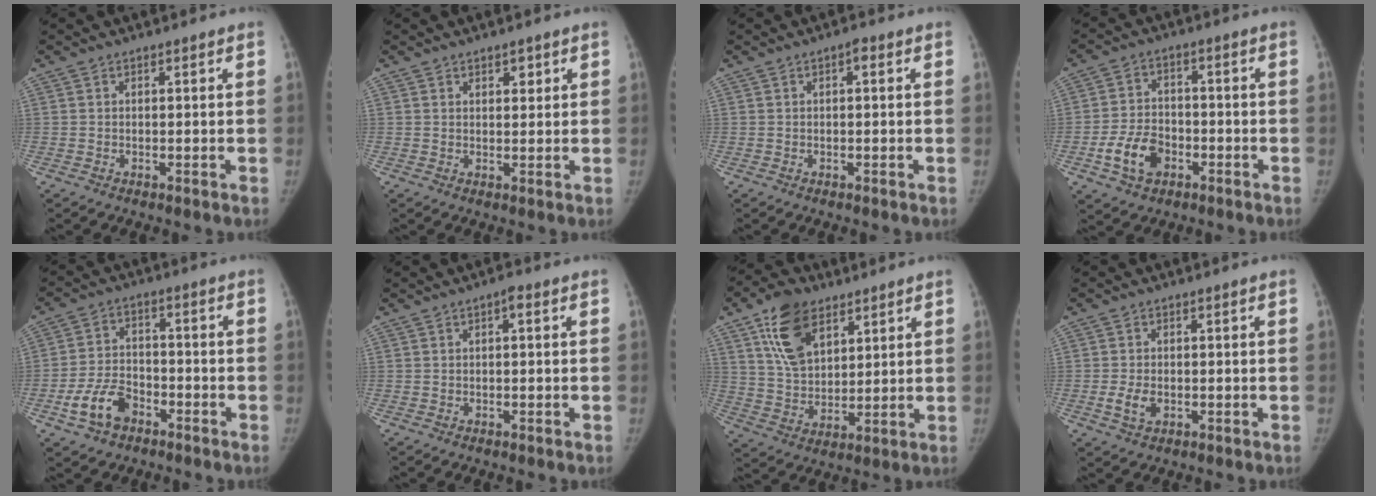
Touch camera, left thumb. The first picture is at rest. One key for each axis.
{"total": 2.3, "fx": 1.2, "fy": 1.4, "fz": 1.2, "tx": -0.002, "ty": -0.006, "tz": 0.019}
{"total": 1.3, "fx": 0.2, "fy": 0.6, "fz": 1.1, "tx": -0.011, "ty": 0.004, "tz": -0.003}
{"total": 8.8, "fx": -3.6, "fy": 6.1, "fz": 5.2, "tx": -0.082, "ty": 0.020, "tz": -0.064}
{"total": 8.7, "fx": -4.6, "fy": 5.6, "fz": 4.8, "tx": -0.087, "ty": 0.027, "tz": -0.083}
{"total": 1.4, "fx": 0.2, "fy": 0.6, "fz": 1.2, "tx": -0.014, "ty": 0.004, "tz": -0.003}
{"total": 13.3, "fx": 7.1, "fy": 8.0, "fz": 7.8, "tx": -0.114, "ty": -0.026, "tz": 0.137}
{"total": 3.6, "fx": -0.9, "fy": 2.4, "fz": 2.6, "tx": -0.052, "ty": -0.001, "tz": -0.013}